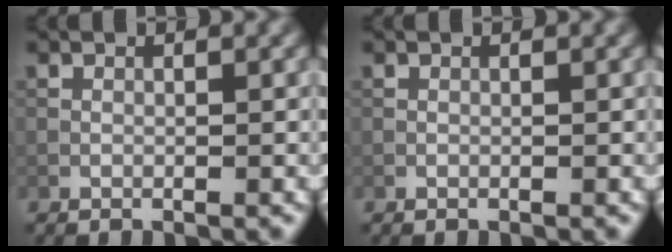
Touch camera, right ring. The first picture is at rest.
{"total": 0.0}